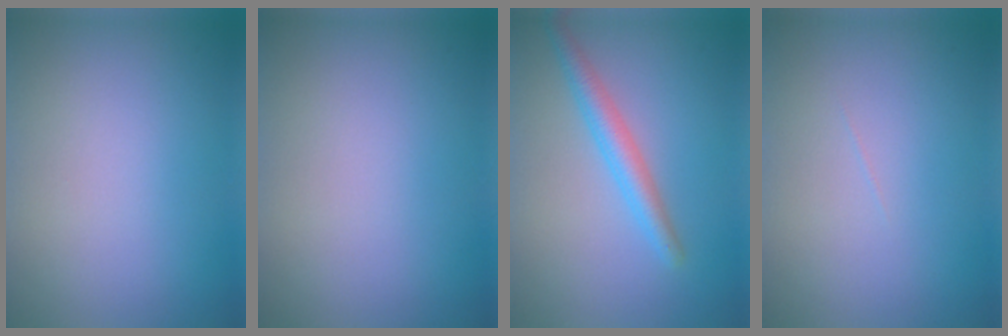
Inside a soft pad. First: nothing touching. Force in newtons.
{"total": 0.0}
{"total": 2.7, "press": 2.7, "slide": 0.1}
{"total": 0.0}